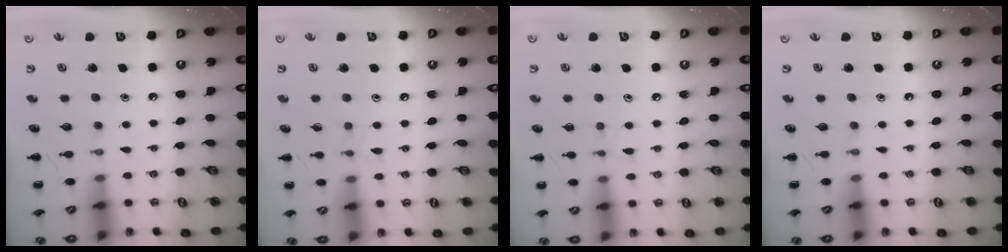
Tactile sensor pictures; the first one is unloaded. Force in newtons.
{"total": 5.4, "press": 5.1, "slide": 1.7}
{"total": 5.5, "press": 5.1, "slide": 2.2}
{"total": 0.0}